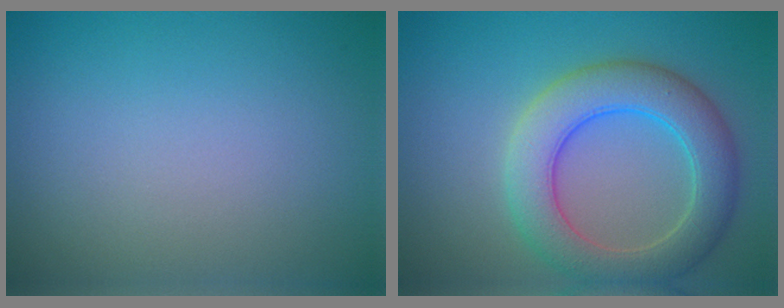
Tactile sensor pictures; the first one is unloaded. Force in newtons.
{"total": 6.3, "press": 6.3, "slide": 0.3}